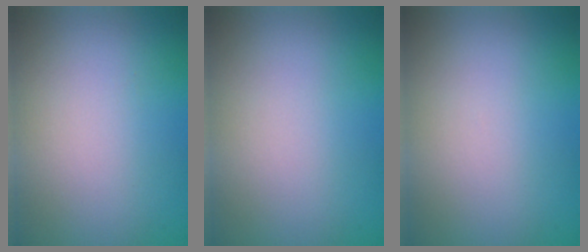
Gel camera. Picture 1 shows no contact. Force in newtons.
{"total": 0.0}
{"total": 0.0}